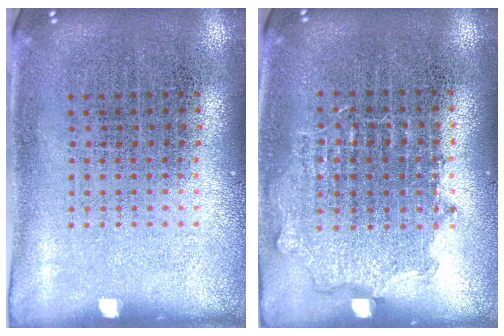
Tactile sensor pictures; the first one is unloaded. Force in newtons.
{"total": 0.8, "press": 0.8, "slide": 0.2}